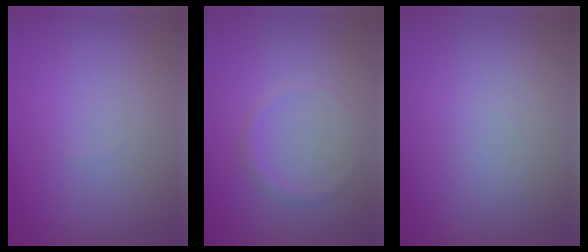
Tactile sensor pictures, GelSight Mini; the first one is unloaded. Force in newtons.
{"total": 0.9, "press": 0.9, "slide": 0.1}
{"total": 0.0}